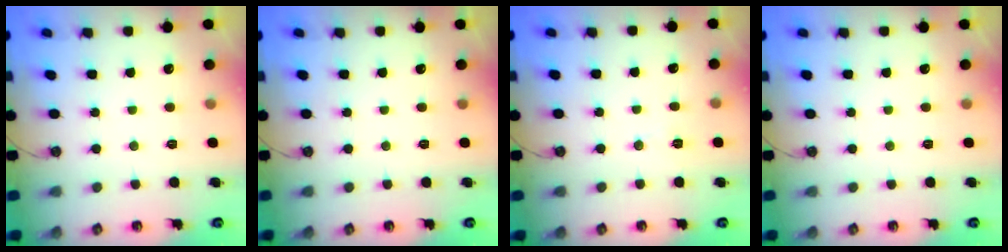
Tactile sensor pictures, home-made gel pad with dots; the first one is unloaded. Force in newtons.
{"total": 0.0}
{"total": 6.2, "press": 4.1, "slide": 4.6}
{"total": 0.0}